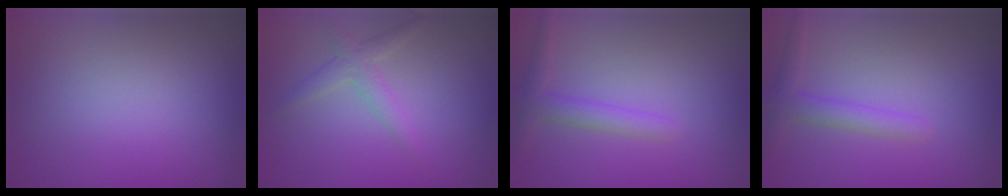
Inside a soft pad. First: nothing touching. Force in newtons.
{"total": 2.0, "press": 2.0, "slide": 0.0}
{"total": 2.1, "press": 2.1, "slide": 0.2}
{"total": 2.1, "press": 2.1, "slide": 0.2}